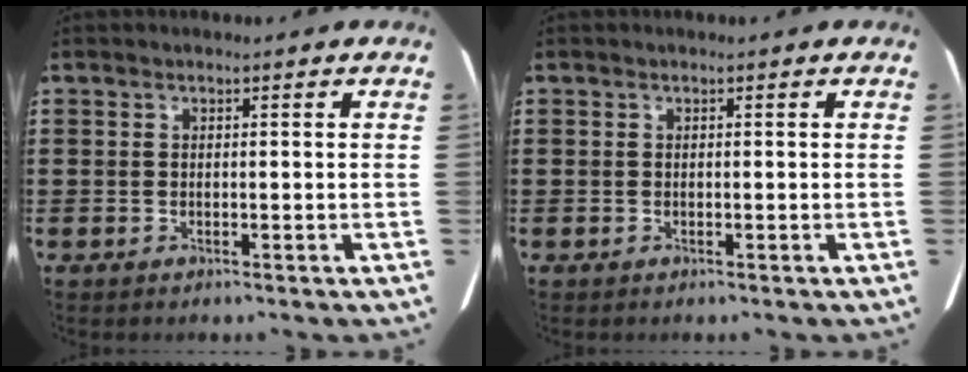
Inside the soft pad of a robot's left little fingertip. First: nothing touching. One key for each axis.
{"total": 0.0}